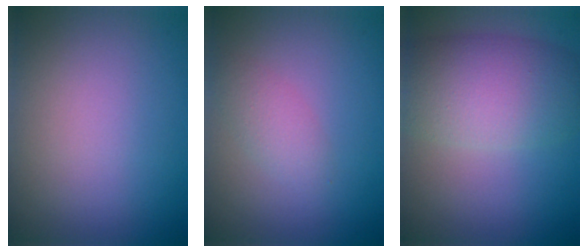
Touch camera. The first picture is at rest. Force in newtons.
{"total": 1.8, "press": 1.8, "slide": 0.1}
{"total": 7.5, "press": 7.5, "slide": 0.4}